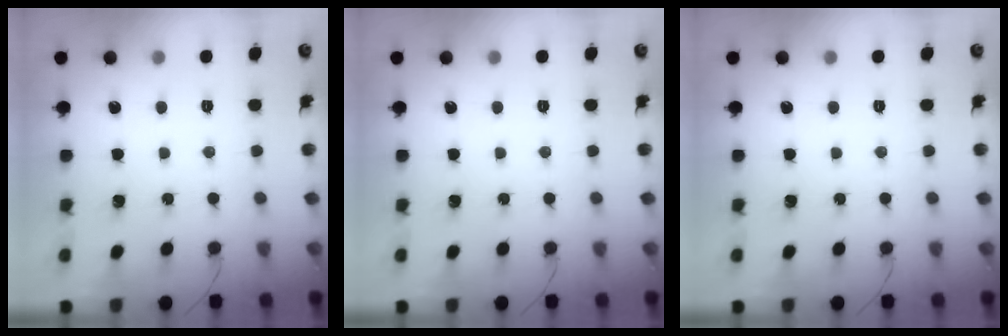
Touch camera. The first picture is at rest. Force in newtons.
{"total": 0.0}
{"total": 0.0}